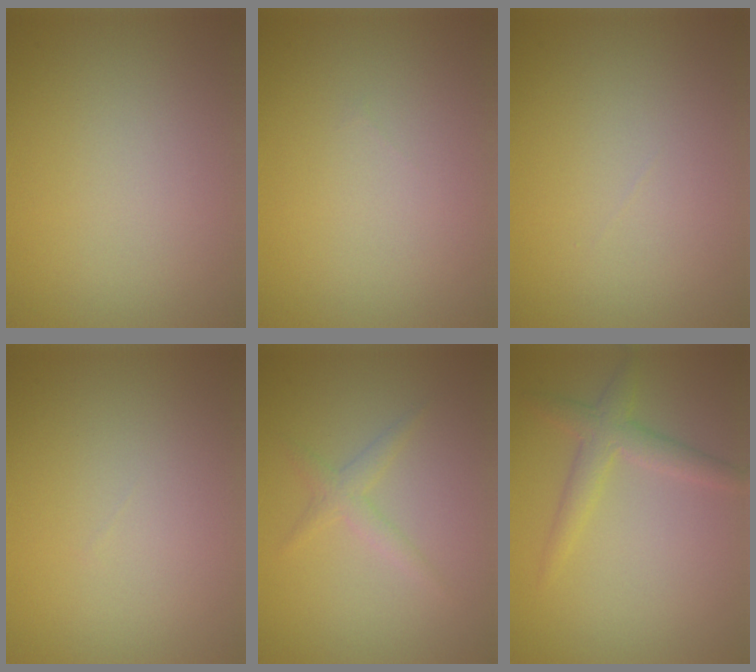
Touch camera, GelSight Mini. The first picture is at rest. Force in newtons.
{"total": 0.0}
{"total": 0.0}
{"total": 0.0}
{"total": 1.6, "press": 1.6, "slide": 0.1}
{"total": 2.6, "press": 2.6, "slide": 0.1}